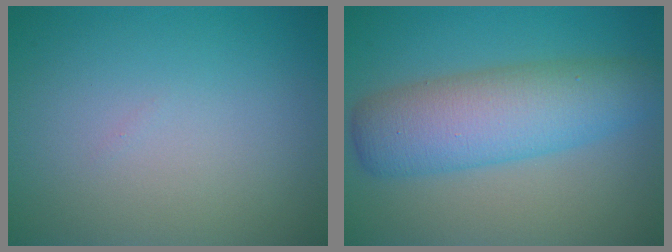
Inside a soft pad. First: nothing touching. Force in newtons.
{"total": 7.2, "press": 7.2, "slide": 0.1}